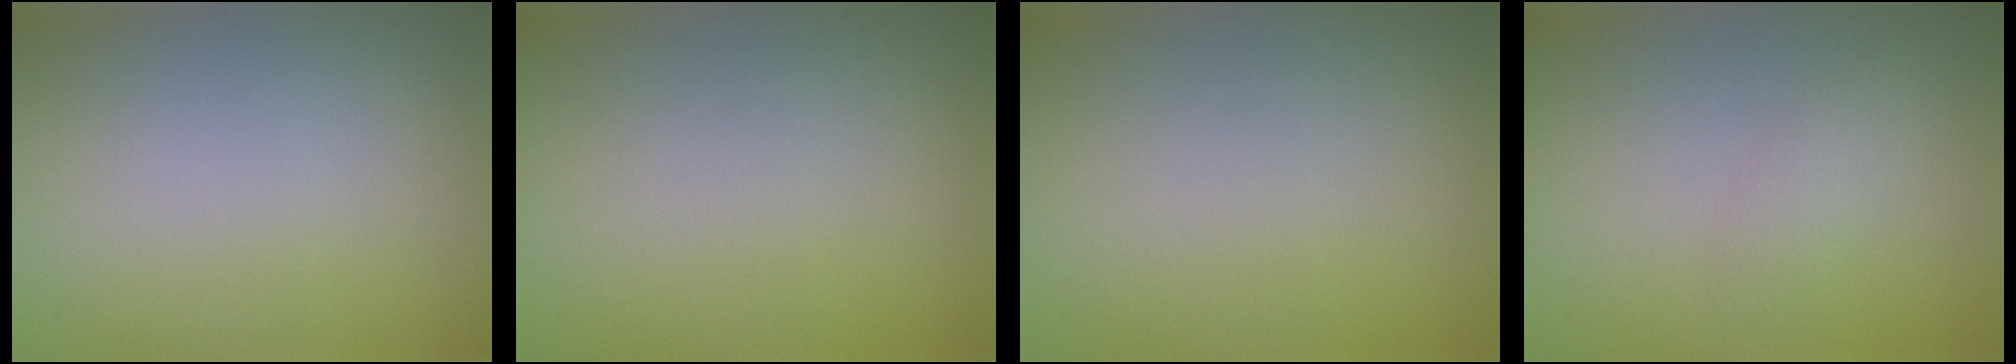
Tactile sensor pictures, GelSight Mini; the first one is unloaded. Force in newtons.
{"total": 0.0}
{"total": 0.0}
{"total": 1.1, "press": 1.1, "slide": 0.0}